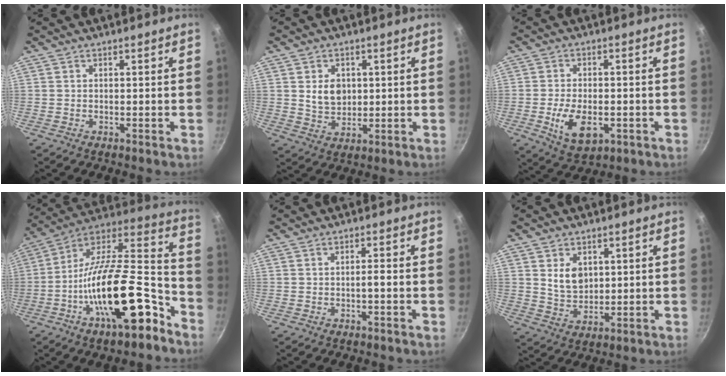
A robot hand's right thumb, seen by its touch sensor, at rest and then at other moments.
{"total": 6.0, "force": [1.2, 4.7, 3.7], "torque": [-0.042, -0.012, 0.025]}
{"total": 9.5, "force": [-2.5, 5.4, 7.4], "torque": [-0.123, 0.001, -0.032]}
{"total": 25.9, "force": [-11.9, 9.8, 20.9], "torque": [-0.296, 0.075, -0.209]}
{"total": 1.4, "force": [-0.4, 0.2, 1.3], "torque": [-0.025, 0.008, -0.006]}
{"total": 6.2, "force": [1.9, 4.4, 3.8], "torque": [-0.050, -0.018, 0.042]}